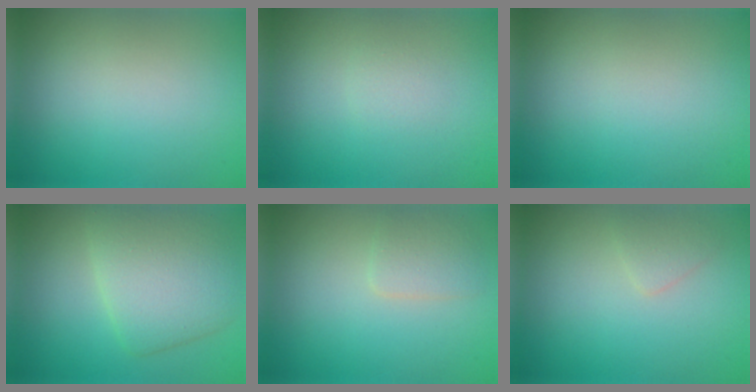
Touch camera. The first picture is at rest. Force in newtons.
{"total": 0.8, "press": 0.8, "slide": 0.0}
{"total": 0.0}
{"total": 5.9, "press": 5.9, "slide": 0.2}
{"total": 2.0, "press": 2.0, "slide": 0.1}
{"total": 1.2, "press": 1.2, "slide": 0.0}